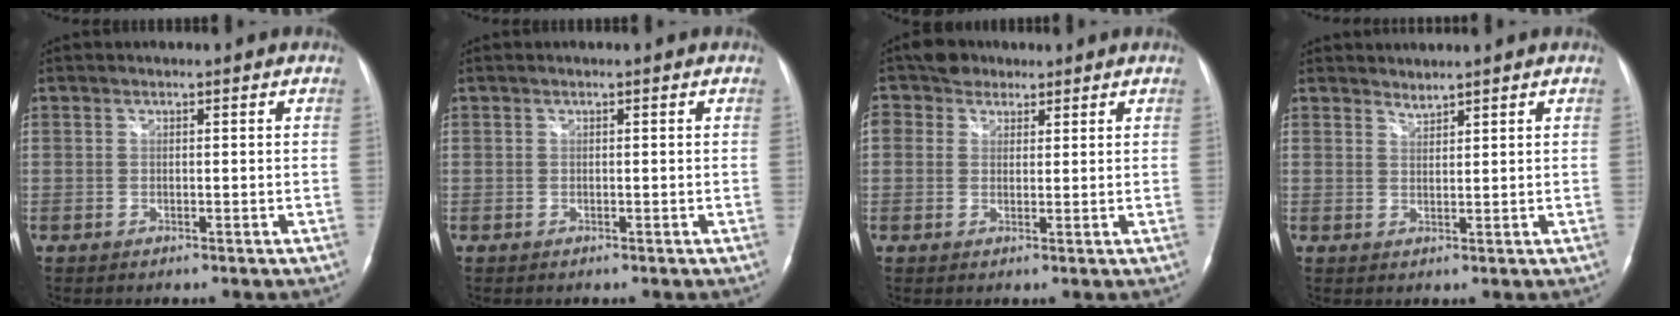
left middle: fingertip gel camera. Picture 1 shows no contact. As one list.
[{"total": 0.0}, {"total": 4.6, "force": [3.0, 3.3, 1.0], "torque": [-0.028, 0.024, 0.057]}, {"total": 1.3, "force": [1.3, 0.0, -0.1], "torque": [-0.001, -0.002, 0.027]}]